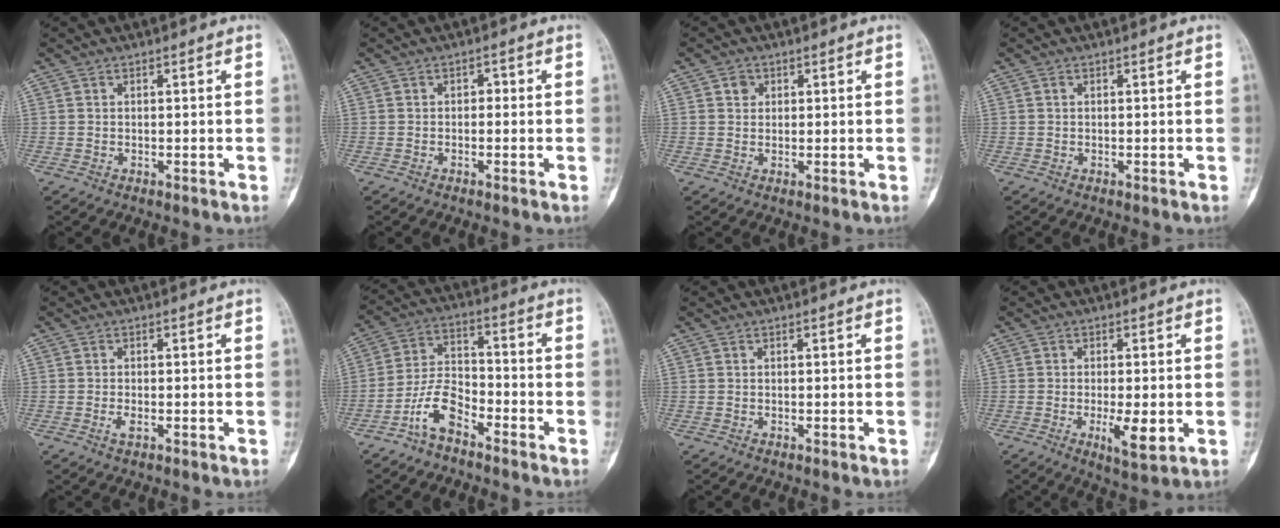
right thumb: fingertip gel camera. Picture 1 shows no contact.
{"total": 1.1, "force": [-0.2, 0.8, 0.7], "torque": [0.004, 0.006, -0.011]}
{"total": 2.0, "force": [0.7, 1.7, 0.6], "torque": [0.001, -0.001, 0.007]}
{"total": 0.0}
{"total": 1.5, "force": [-0.5, 0.6, 1.2], "torque": [-0.025, -0.001, -0.012]}
{"total": 8.1, "force": [-5.2, 3.7, 4.9], "torque": [-0.097, 0.049, -0.111]}
{"total": 0.0}
{"total": 6.0, "force": [-1.3, 1.8, 5.6], "torque": [-0.091, -0.013, -0.017]}